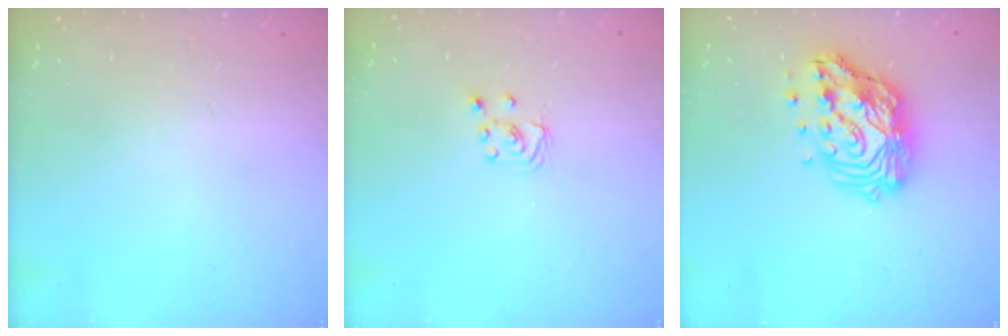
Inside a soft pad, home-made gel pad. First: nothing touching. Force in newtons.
{"total": 3.9, "press": 3.9, "slide": 0.3}
{"total": 15.8, "press": 15.8, "slide": 1.3}